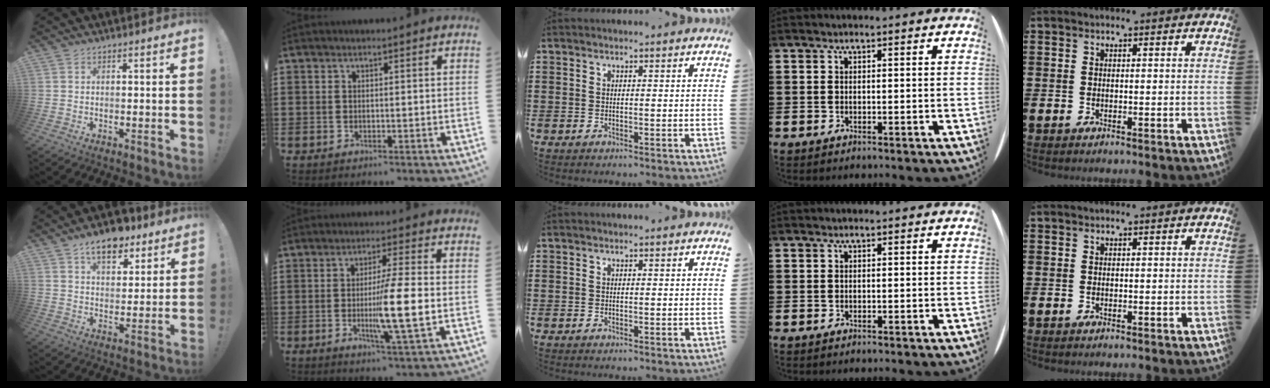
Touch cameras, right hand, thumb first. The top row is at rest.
{"thumb": {"total": 10.8, "force": [7.2, 5.7, 5.6], "torque": [-0.085, -0.034, 0.131]}, "index": {"total": 9.9, "force": [-1.6, 0.2, 9.8], "torque": [-0.185, -0.020, -0.035]}}